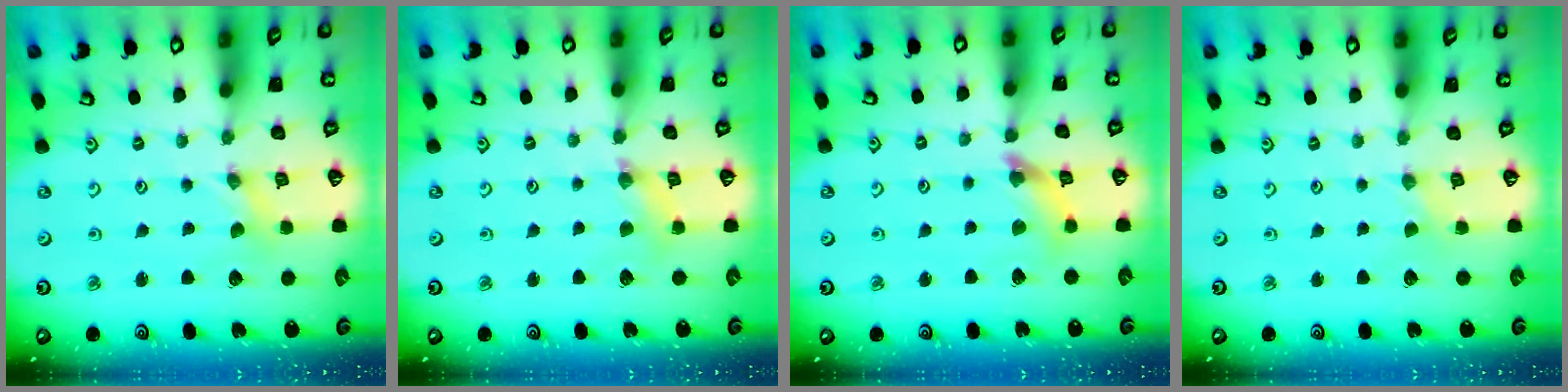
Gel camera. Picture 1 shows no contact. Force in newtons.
{"total": 4.4, "press": 4.4, "slide": 0.5}
{"total": 7.5, "press": 7.5, "slide": 0.7}
{"total": 0.0}